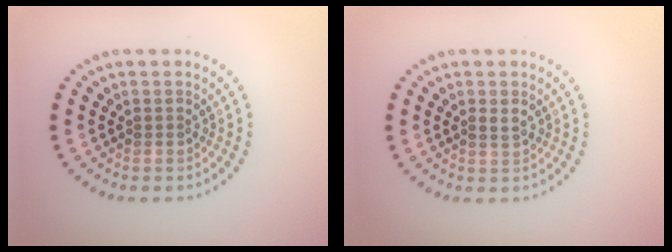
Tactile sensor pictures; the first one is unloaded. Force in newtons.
{"total": 0.9, "press": 0.9, "slide": 0.3}